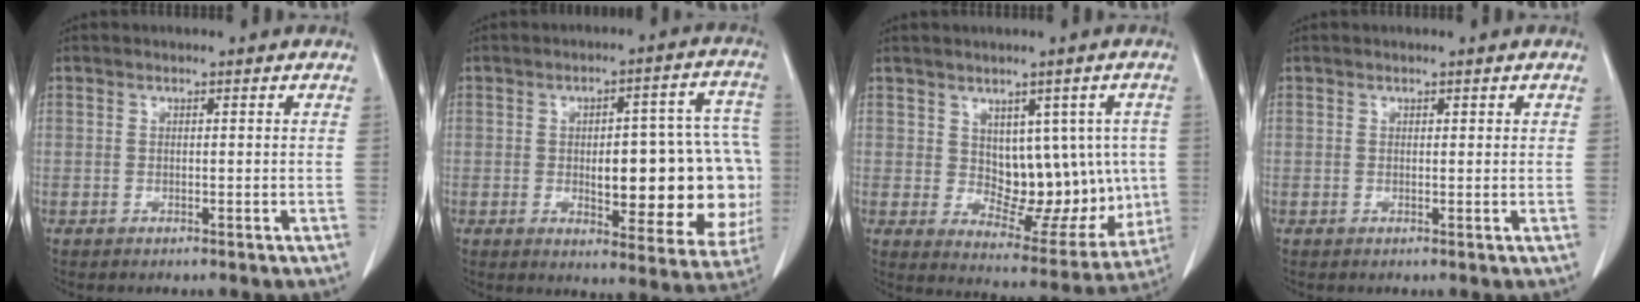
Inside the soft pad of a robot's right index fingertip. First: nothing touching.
{"total": 19.8, "force": [-1.6, 6.7, 18.6], "torque": [-0.167, 0.028, -0.001]}
{"total": 11.9, "force": [1.2, 6.8, 9.6], "torque": [-0.102, 0.007, 0.038]}
{"total": 0.7, "force": [0.5, 0.4, 0.4], "torque": [0.002, 0.000, 0.003]}